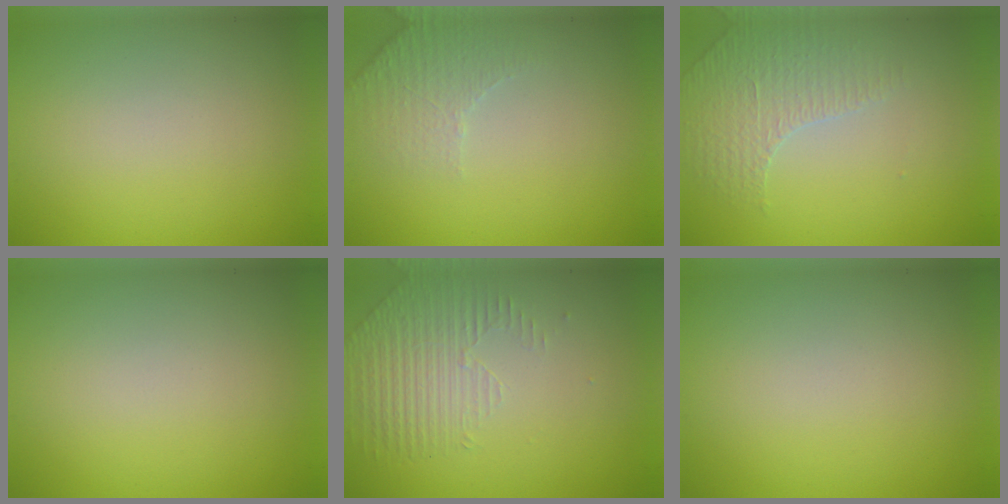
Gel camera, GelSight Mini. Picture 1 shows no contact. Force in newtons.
{"total": 2.3, "press": 2.3, "slide": 0.6}
{"total": 1.8, "press": 1.6, "slide": 0.8}
{"total": 0.0}
{"total": 1.5, "press": 0.9, "slide": 1.2}
{"total": 0.0}